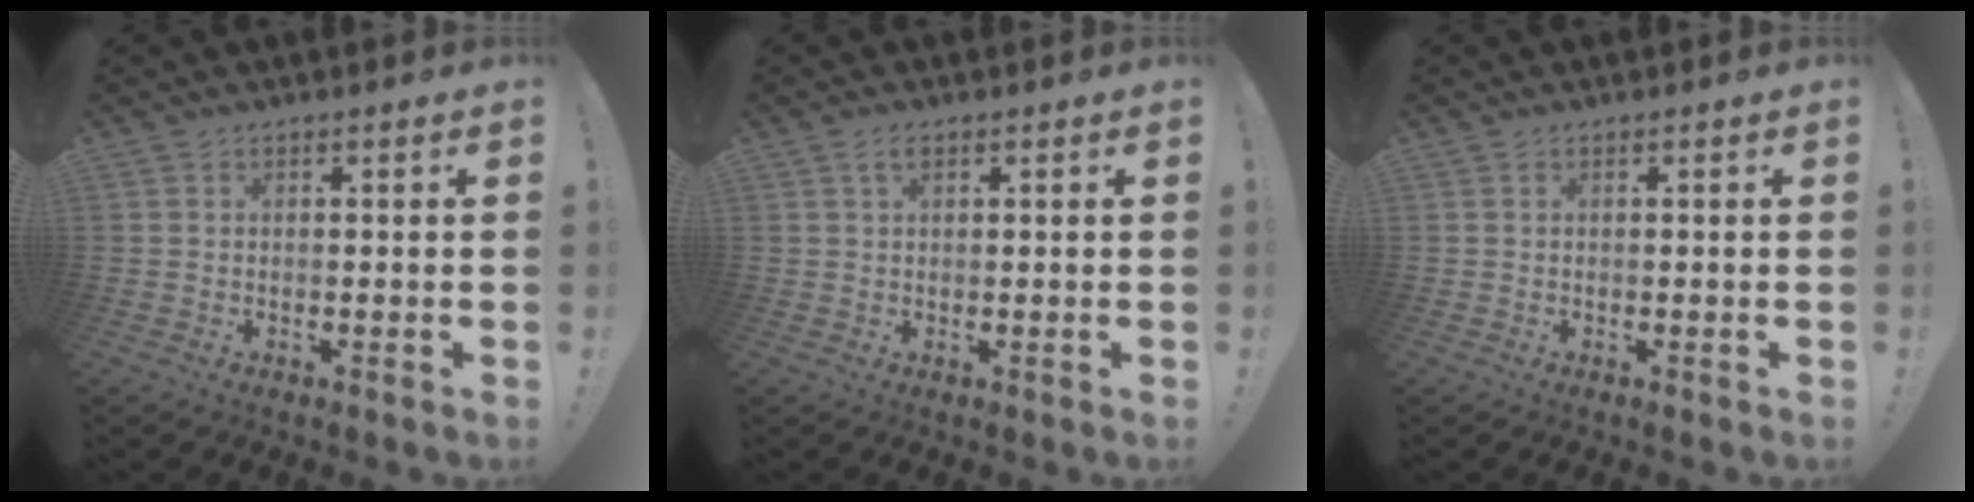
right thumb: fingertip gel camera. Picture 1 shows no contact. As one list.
[{"total": 2.5, "force": [1.3, 1.2, 1.8], "torque": [-0.031, -0.001, 0.021]}, {"total": 0.0}]